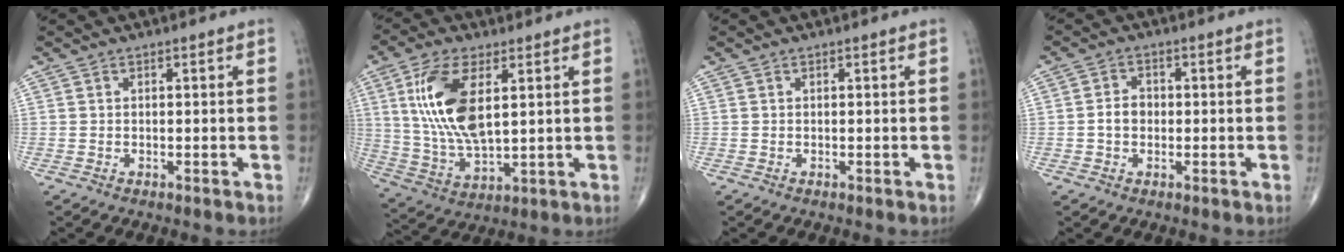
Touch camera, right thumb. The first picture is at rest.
{"total": 14.9, "force": [4.1, 6.7, 12.7], "torque": [-0.259, -0.016, 0.087]}
{"total": 0.0}
{"total": 3.2, "force": [-0.4, 2.5, 1.9], "torque": [-0.026, 0.013, -0.012]}